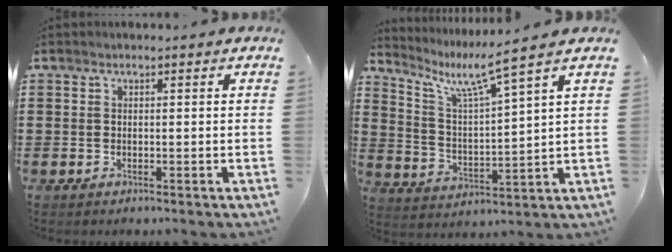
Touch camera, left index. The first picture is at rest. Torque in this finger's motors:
{"motor_torque": [-0.24, 0.25, -0.08, 0.03]}